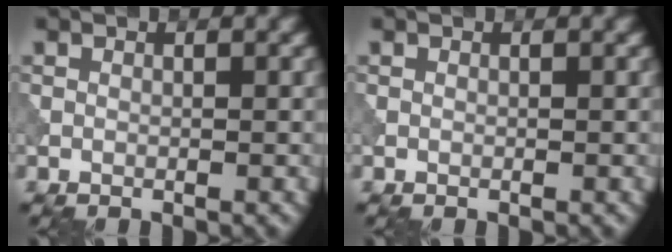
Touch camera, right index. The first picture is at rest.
{"total": 0.0}